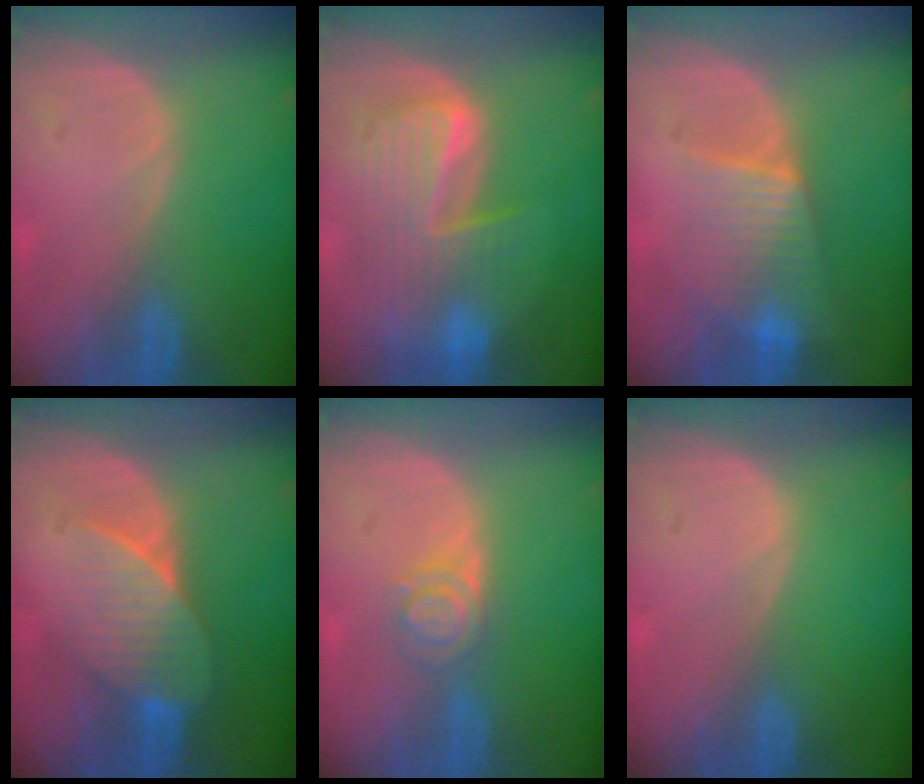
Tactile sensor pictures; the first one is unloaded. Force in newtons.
{"total": 9.8, "press": 8.4, "slide": 5.0}
{"total": 6.4, "press": 6.3, "slide": 0.8}
{"total": 7.1, "press": 6.5, "slide": 2.8}
{"total": 4.2, "press": 3.8, "slide": 1.7}
{"total": 0.0}